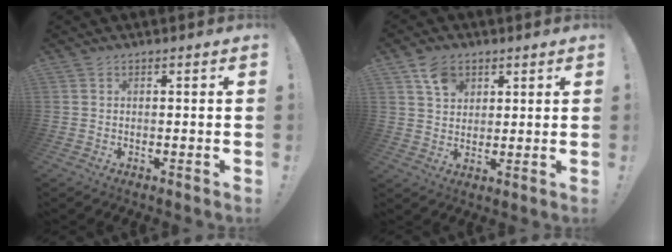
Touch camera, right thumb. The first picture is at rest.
{"total": 7.0, "force": [3.9, 5.1, 2.6], "torque": [-0.044, -0.011, 0.074]}